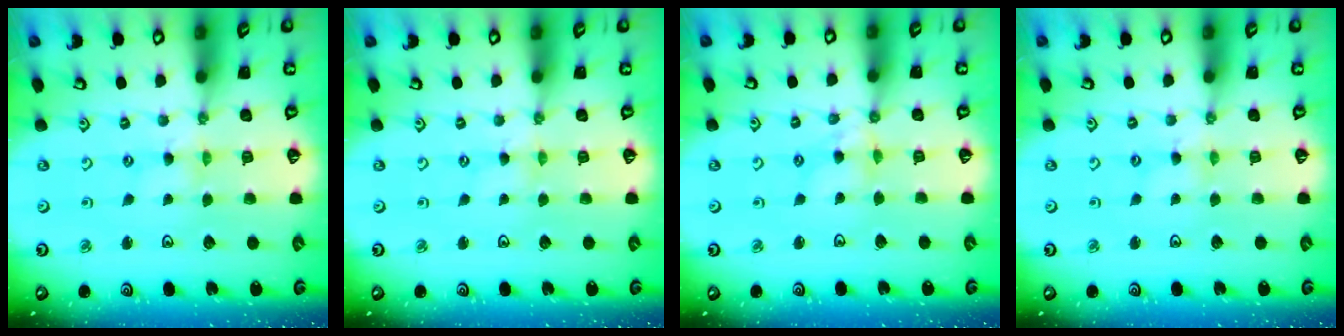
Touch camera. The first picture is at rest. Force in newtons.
{"total": 0.0}
{"total": 5.0, "press": 4.9, "slide": 0.5}
{"total": 1.7, "press": 1.7, "slide": 0.2}